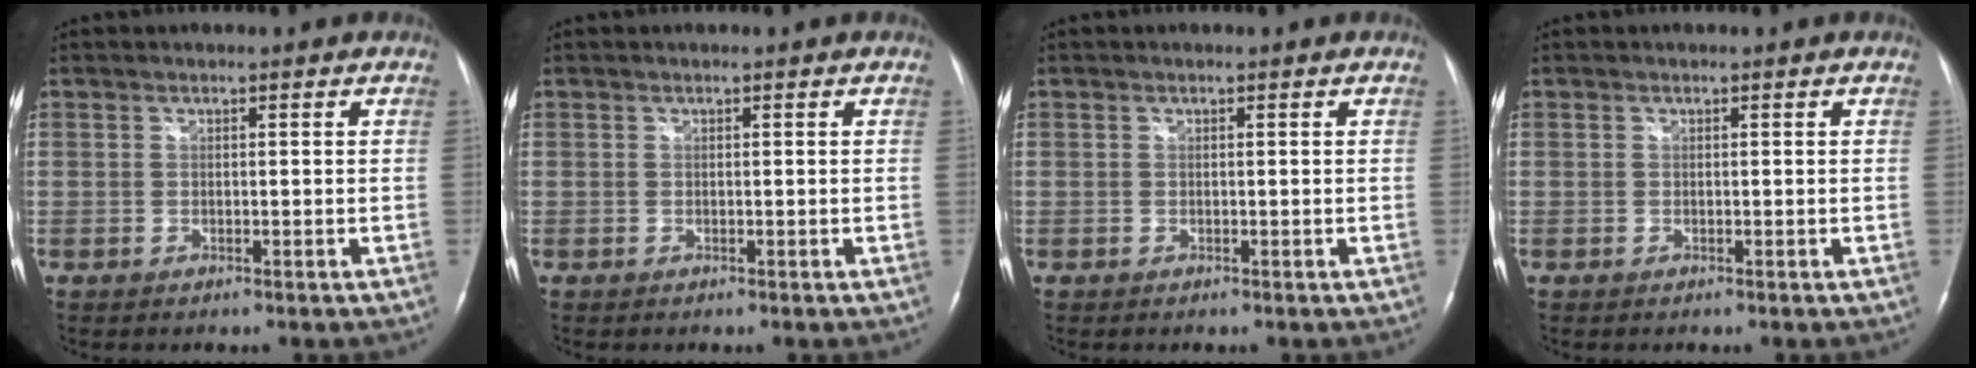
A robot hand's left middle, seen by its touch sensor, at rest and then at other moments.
{"total": 0.0}
{"total": 0.0}
{"total": 0.0}